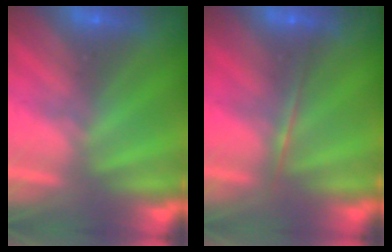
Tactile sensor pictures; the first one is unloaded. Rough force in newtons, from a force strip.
{"total": 1.6}